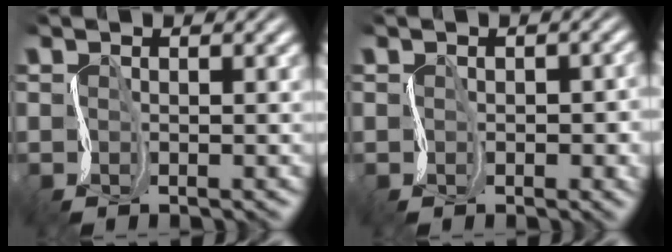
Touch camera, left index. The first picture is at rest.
{"total": 3.2, "force": [-0.8, 2.1, 2.2], "torque": [-0.018, -0.002, -0.007]}